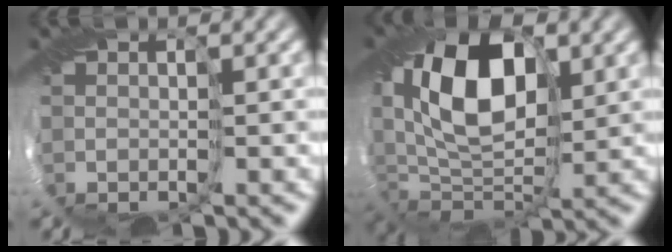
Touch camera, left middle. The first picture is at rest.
{"total": 11.3, "force": [2.0, 6.5, 9.0], "torque": [-0.169, 0.016, 0.024]}